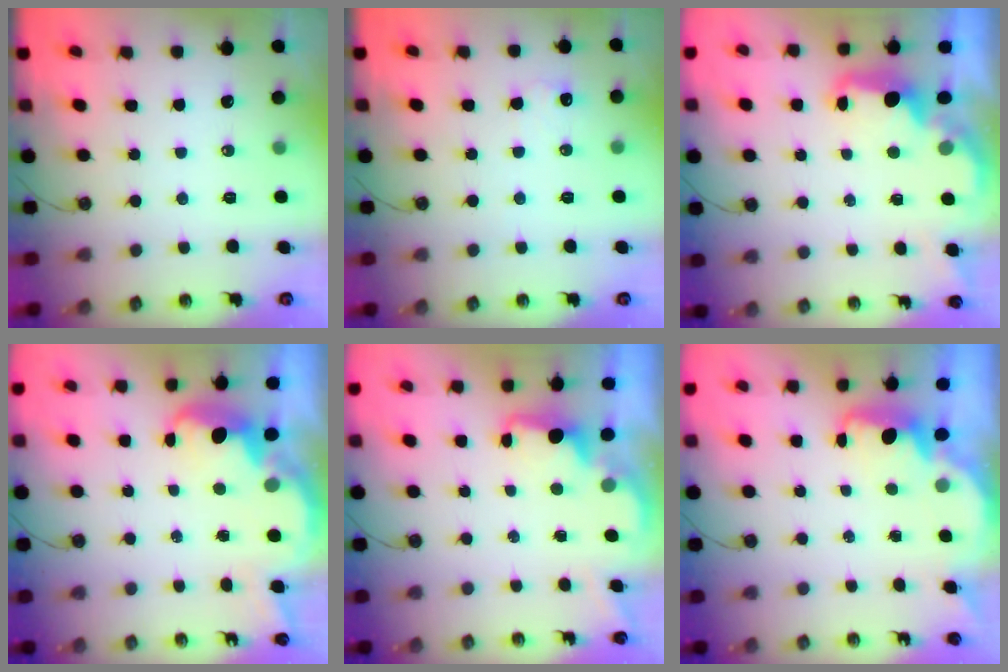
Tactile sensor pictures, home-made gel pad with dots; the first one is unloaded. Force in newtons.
{"total": 7.6, "press": 7.5, "slide": 1.1}
{"total": 2.4, "press": 2.3, "slide": 0.8}
{"total": 5.2, "press": 5.2, "slide": 0.5}
{"total": 1.7, "press": 1.5, "slide": 0.7}
{"total": 2.3, "press": 2.2, "slide": 0.6}